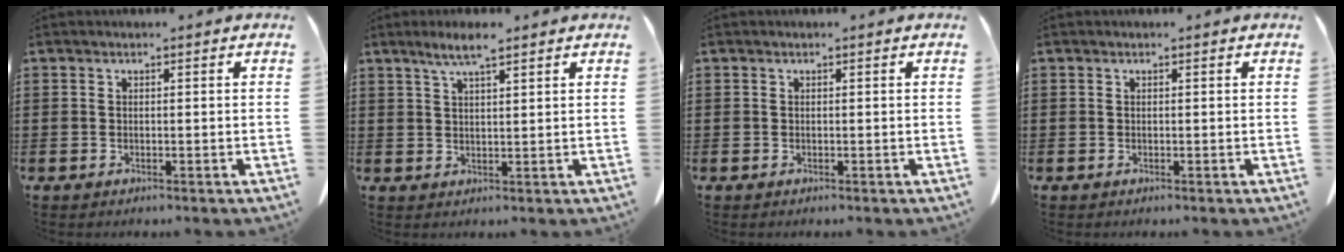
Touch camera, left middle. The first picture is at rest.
{"total": 4.4, "force": [3.1, 0.4, 3.1], "torque": [-0.067, 0.000, 0.055]}
{"total": 0.0}
{"total": 0.0}